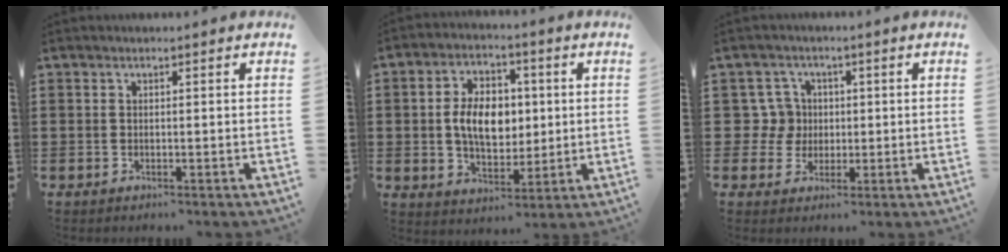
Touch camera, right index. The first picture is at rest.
{"total": 8.4, "force": [0.6, 5.4, 6.4], "torque": [-0.122, 0.010, 0.006]}
{"total": 5.6, "force": [0.4, 5.3, 1.6], "torque": [-0.053, 0.016, 0.010]}